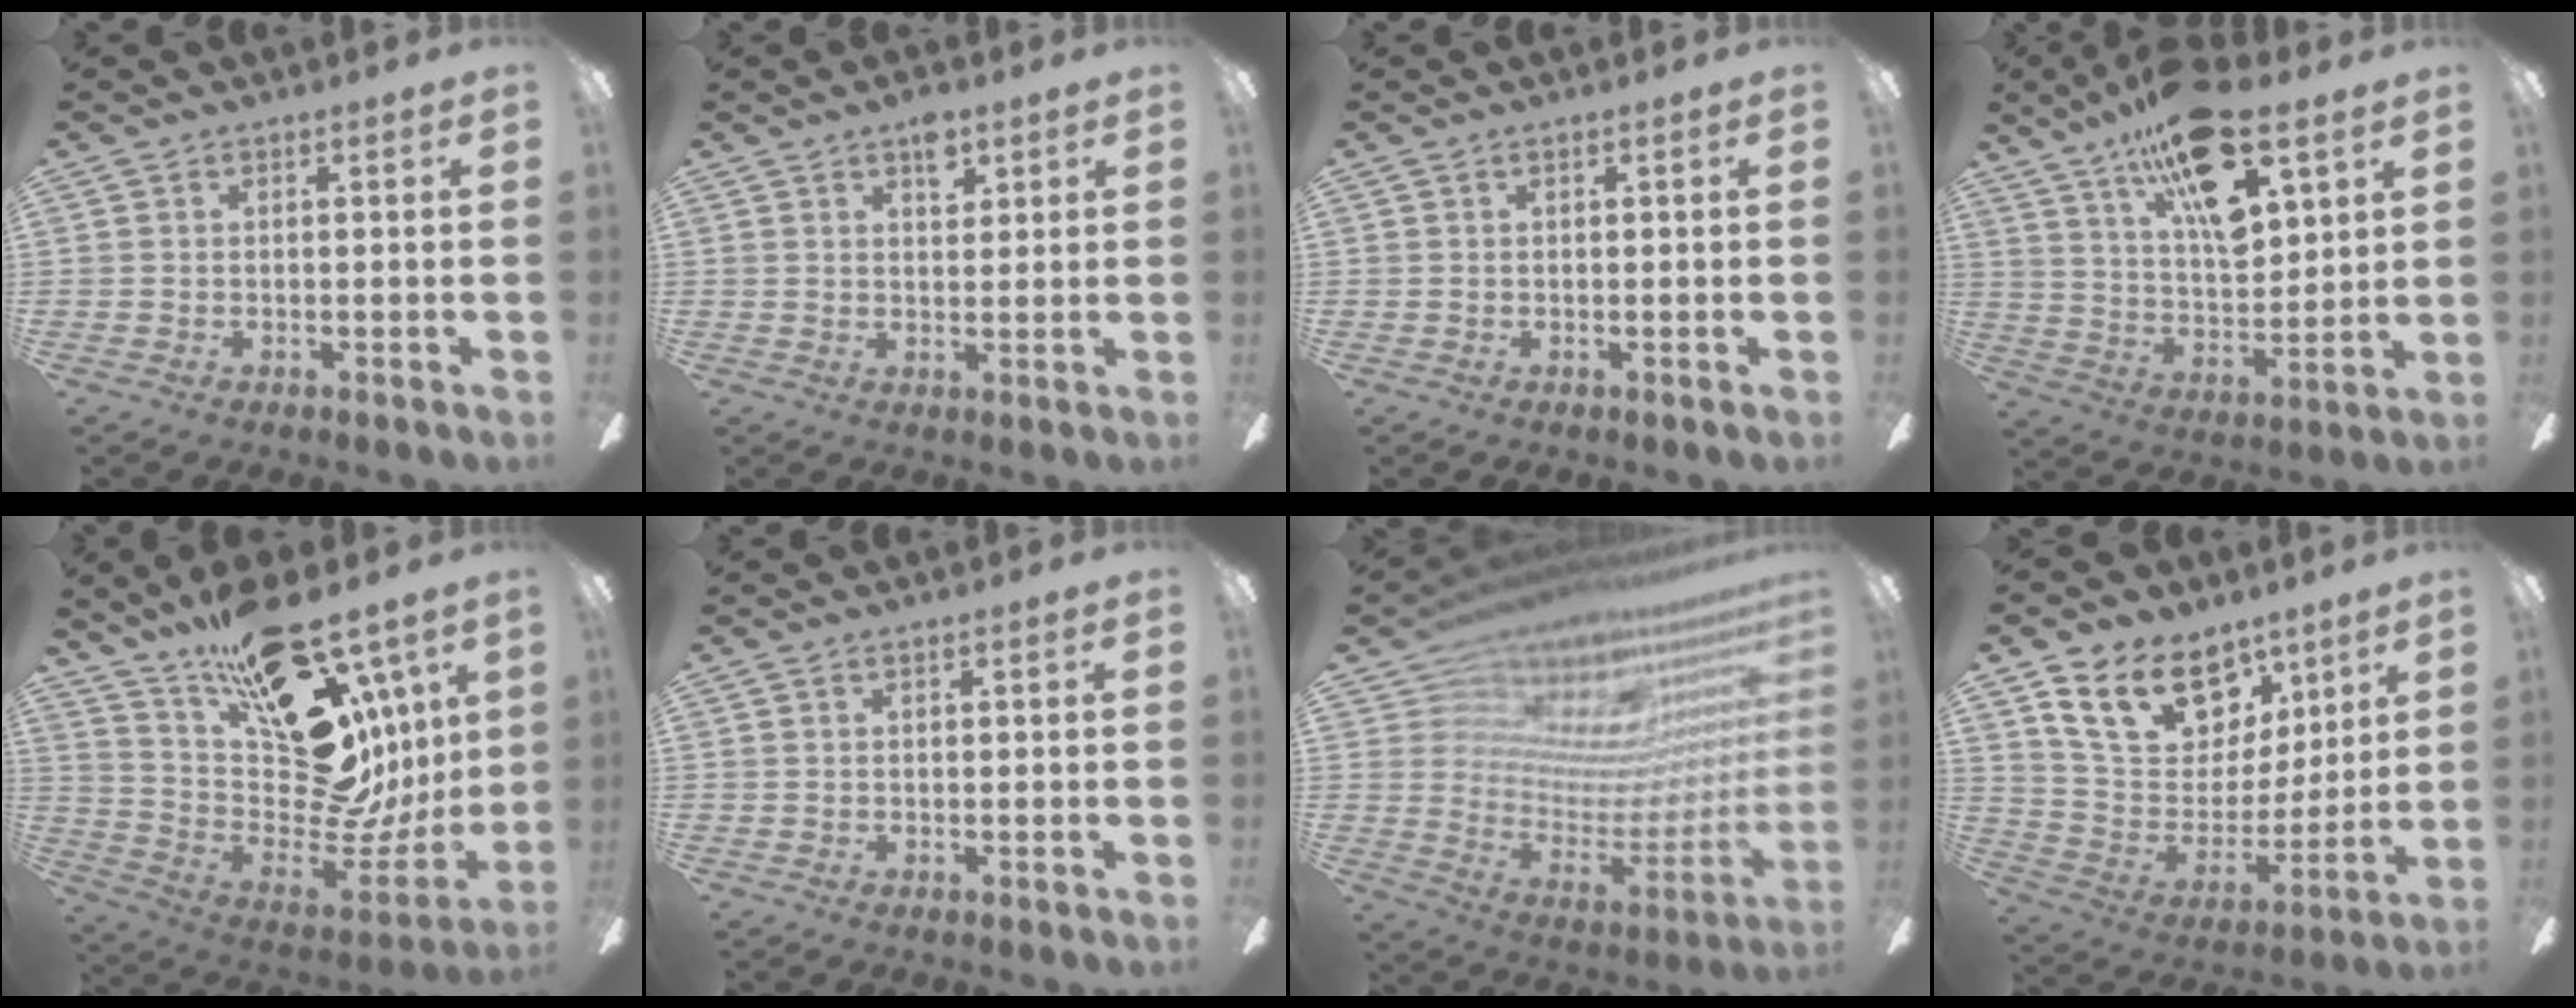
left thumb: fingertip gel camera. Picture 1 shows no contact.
{"total": 5.4, "force": [3.3, 2.8, 3.2], "torque": [-0.029, -0.014, 0.051]}
{"total": 0.0}
{"total": 20.2, "force": [12.5, 7.7, 13.8], "torque": [-0.227, -0.059, 0.212]}
{"total": 25.1, "force": [12.7, 12.6, 17.6], "torque": [-0.259, -0.114, 0.241]}
{"total": 0.0}
{"total": 18.4, "force": [15.8, 8.3, 4.4], "torque": [-0.077, -0.143, 0.294]}
{"total": 20.0, "force": [12.1, 13.0, 9.2], "torque": [-0.155, -0.059, 0.225]}